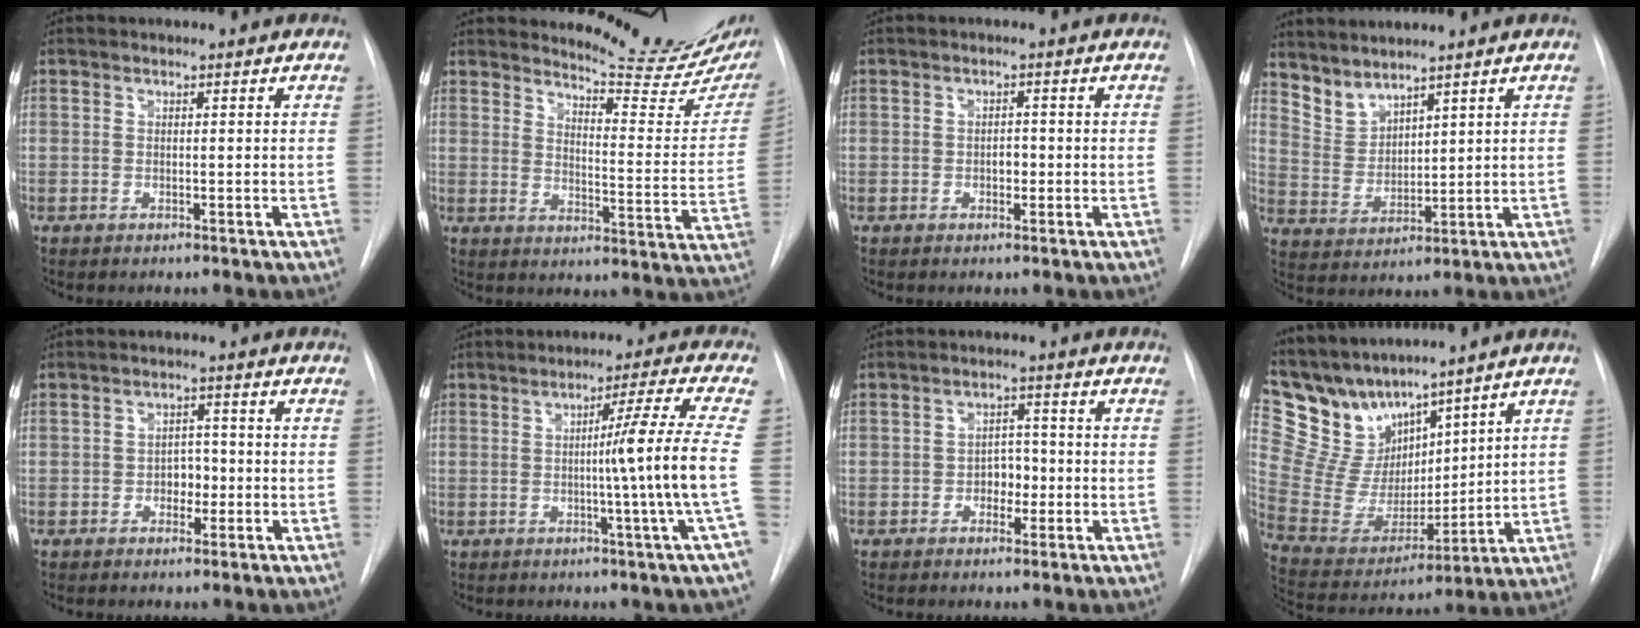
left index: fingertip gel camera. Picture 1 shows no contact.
{"total": 15.3, "force": [14.5, 0.6, 4.8], "torque": [-0.067, -0.098, 0.175]}
{"total": 1.4, "force": [-0.3, 1.0, 1.0], "torque": [-0.012, 0.003, -0.002]}
{"total": 5.2, "force": [5.1, 1.0, 0.6], "torque": [-0.028, 0.006, 0.118]}
{"total": 2.9, "force": [-0.8, 2.1, 1.9], "torque": [-0.018, 0.007, -0.010]}
{"total": 10.1, "force": [-1.0, -3.2, 9.5], "torque": [-0.130, -0.012, -0.013]}
{"total": 3.2, "force": [-0.9, 2.2, 2.0], "torque": [-0.021, 0.008, -0.014]}
{"total": 12.4, "force": [11.0, 4.8, 3.4], "torque": [-0.087, 0.021, 0.231]}